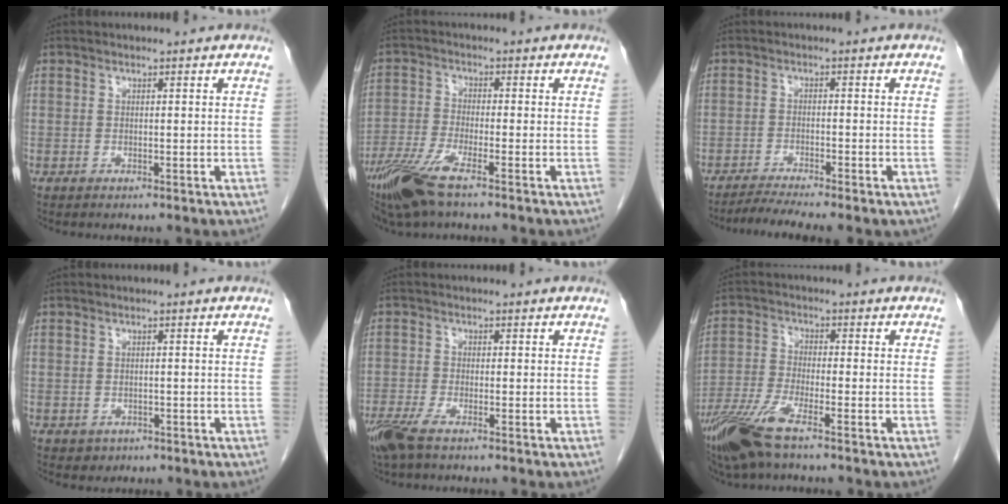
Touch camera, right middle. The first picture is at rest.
{"total": 7.5, "force": [-5.1, 0.7, 5.4], "torque": [-0.120, -0.019, -0.104]}
{"total": 5.7, "force": [-4.8, 0.1, 3.1], "torque": [-0.052, -0.006, -0.075]}
{"total": 1.4, "force": [-0.7, 1.2, 0.2], "torque": [-0.007, 0.004, -0.002]}
{"total": 4.7, "force": [-3.4, 0.6, 3.2], "torque": [-0.065, -0.012, -0.067]}
{"total": 8.4, "force": [-5.9, 1.0, 6.0], "torque": [-0.132, -0.022, -0.118]}